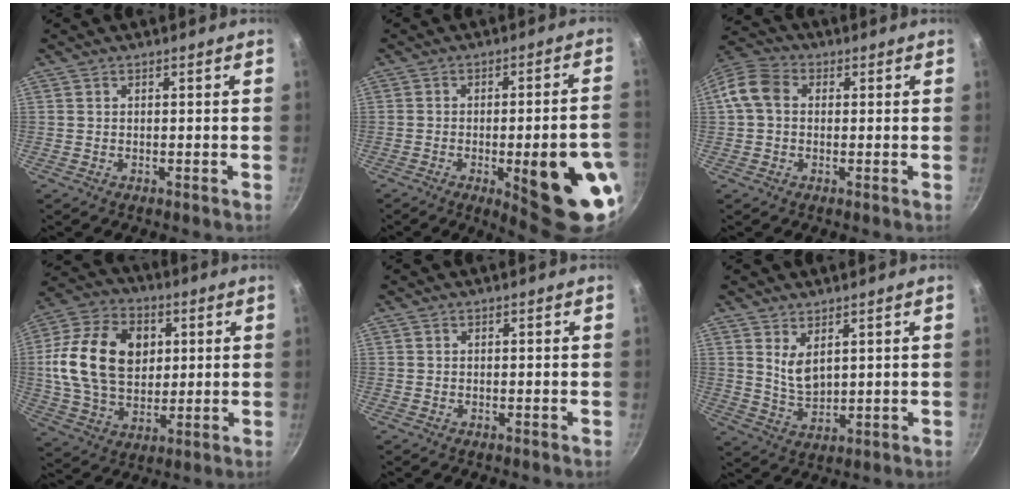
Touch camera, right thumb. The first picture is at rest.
{"total": 18.7, "force": [-6.3, 4.6, 17.0], "torque": [-0.189, 0.022, -0.073]}
{"total": 7.6, "force": [0.8, 5.9, 4.7], "torque": [-0.081, 0.020, -0.002]}
{"total": 20.3, "force": [3.4, 14.5, 13.8], "torque": [-0.234, 0.007, 0.055]}
{"total": 0.0}
{"total": 5.1, "force": [2.6, 2.5, 3.6], "torque": [-0.058, -0.031, 0.056]}